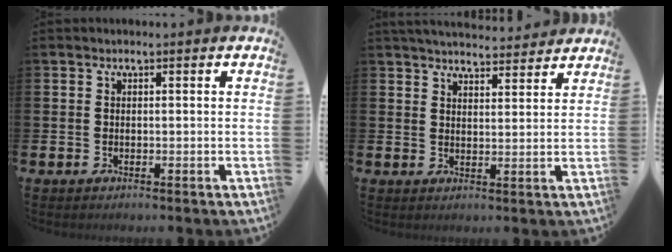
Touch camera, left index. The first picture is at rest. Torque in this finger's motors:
{"motor_torque": [0.95, -1.19, 0.34, 0.02]}